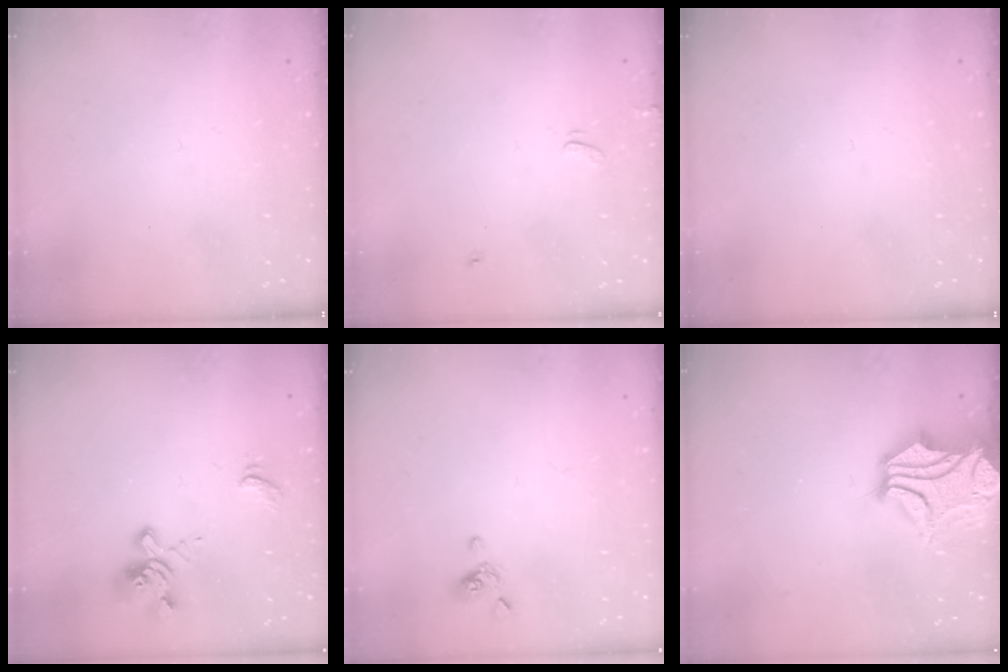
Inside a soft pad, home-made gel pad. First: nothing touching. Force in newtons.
{"total": 0.0}
{"total": 0.0}
{"total": 1.9, "press": 1.1, "slide": 1.5}
{"total": 2.2, "press": 2.0, "slide": 0.8}
{"total": 7.2, "press": 6.8, "slide": 2.2}